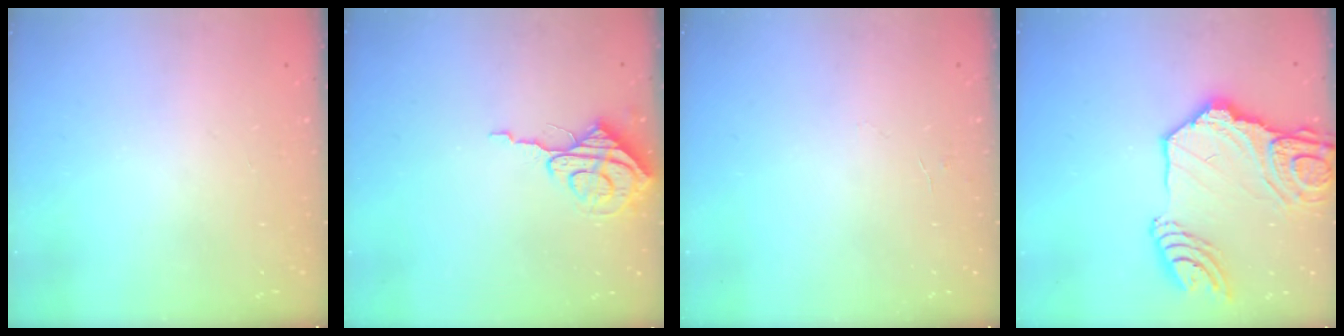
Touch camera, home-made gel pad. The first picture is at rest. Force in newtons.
{"total": 7.6, "press": 7.5, "slide": 0.5}
{"total": 3.6, "press": 3.6, "slide": 0.3}
{"total": 21.3, "press": 21.2, "slide": 2.6}